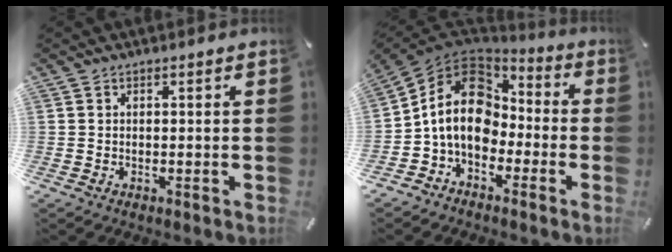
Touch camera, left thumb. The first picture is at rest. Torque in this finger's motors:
{"motor_torque": [0.79, 2.45, 0.95, 0.07, 0.22]}